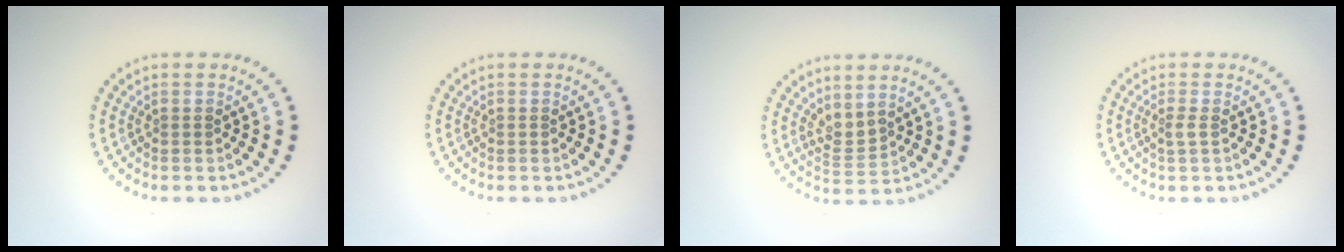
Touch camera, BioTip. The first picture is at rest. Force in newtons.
{"total": 0.0}
{"total": 1.8, "press": 1.4, "slide": 1.2}
{"total": 1.0, "press": 0.7, "slide": 0.7}